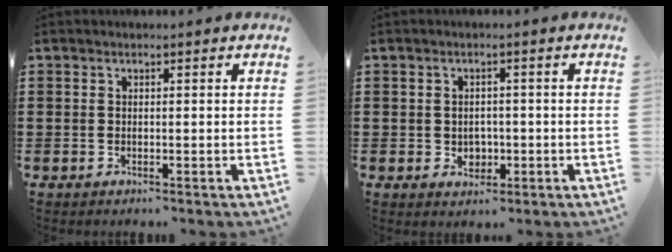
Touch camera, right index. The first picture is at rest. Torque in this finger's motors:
{"motor_torque": [-0.78, 1.34, 0.05, 0.00]}